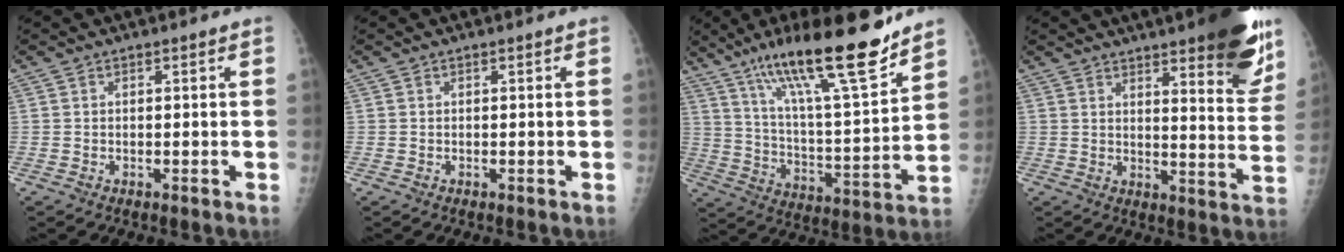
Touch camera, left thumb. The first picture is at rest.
{"total": 0.0}
{"total": 22.3, "force": [15.8, 3.2, 15.4], "torque": [-0.237, -0.074, 0.268]}
{"total": 18.7, "force": [12.5, 4.1, 13.2], "torque": [-0.147, -0.066, 0.159]}